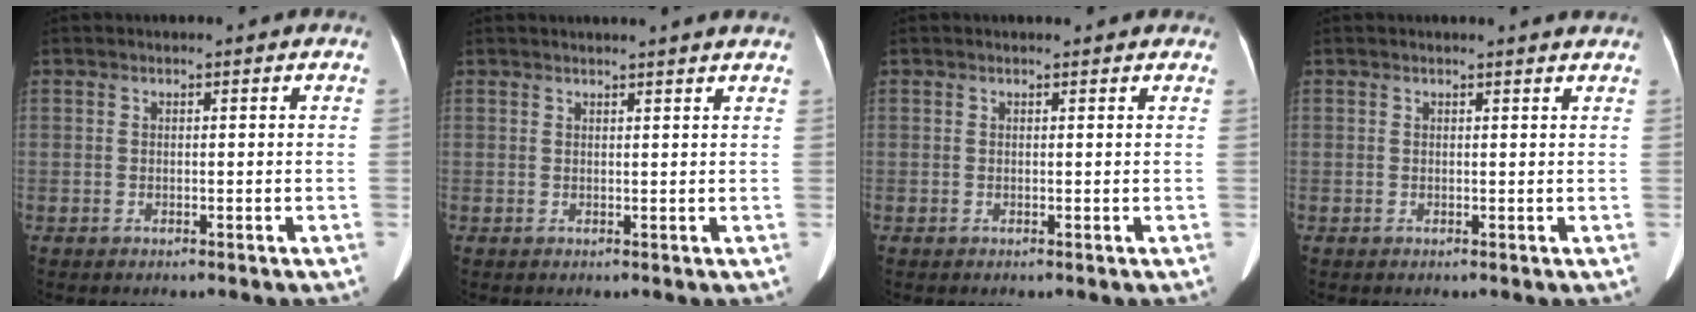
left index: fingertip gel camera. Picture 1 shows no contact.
{"total": 5.8, "force": [5.3, -0.5, 2.2], "torque": [-0.027, 0.017, 0.050]}
{"total": 2.6, "force": [2.3, 0.9, 0.8], "torque": [-0.012, 0.014, 0.019]}
{"total": 2.0, "force": [1.9, 0.0, 0.3], "torque": [-0.011, 0.002, 0.014]}